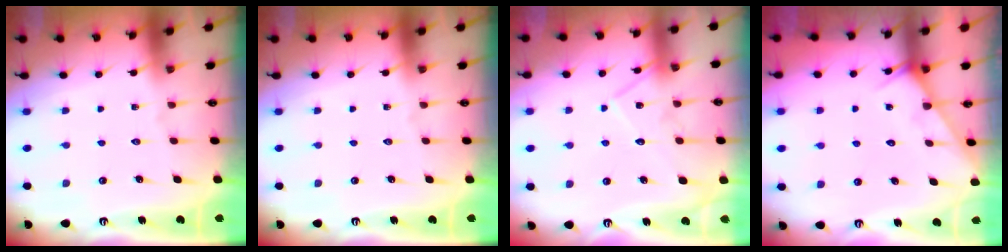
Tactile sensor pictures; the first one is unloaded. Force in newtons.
{"total": 0.0}
{"total": 11.2, "press": 11.1, "slide": 0.8}
{"total": 5.5, "press": 5.5, "slide": 0.4}